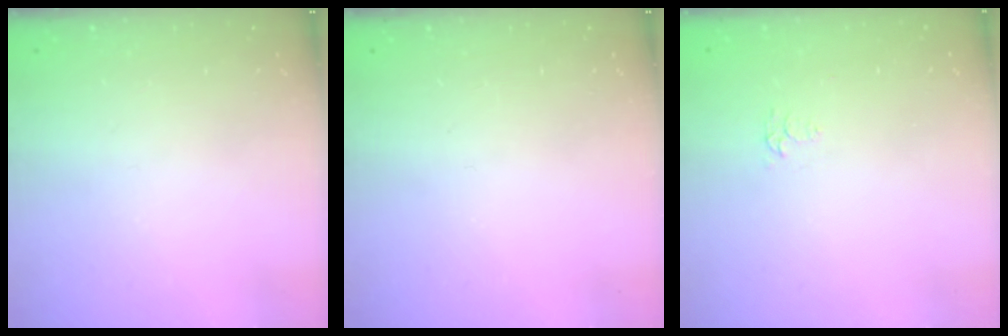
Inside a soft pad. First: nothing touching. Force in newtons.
{"total": 0.0}
{"total": 3.7, "press": 3.7, "slide": 0.4}